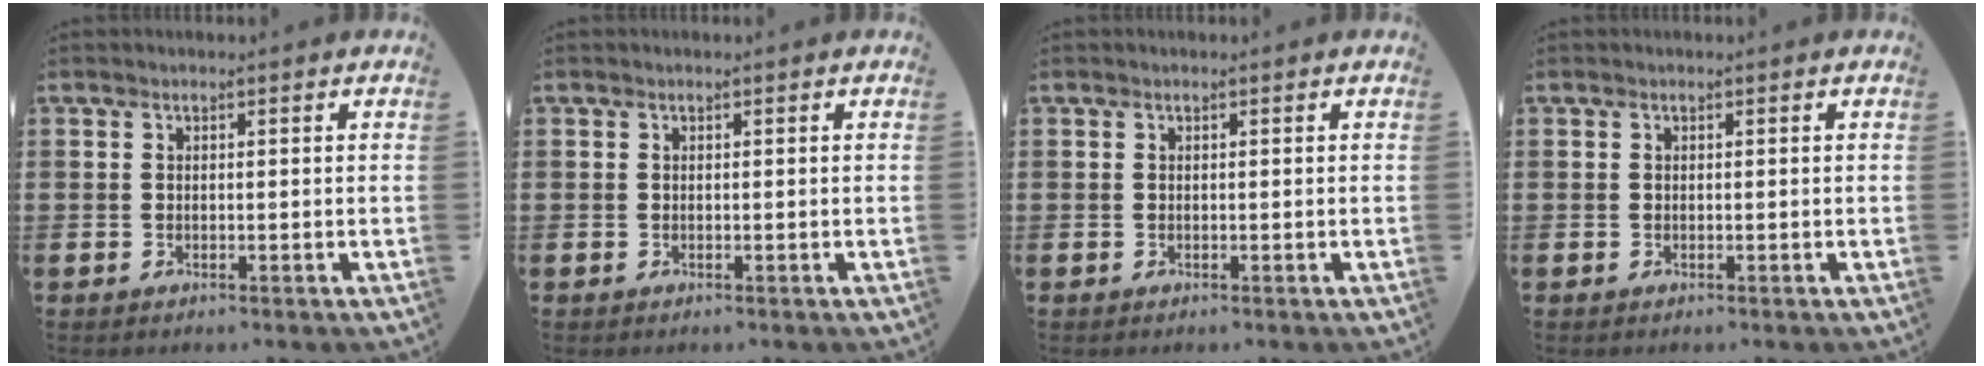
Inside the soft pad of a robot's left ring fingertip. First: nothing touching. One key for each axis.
{"total": 0.0}
{"total": 0.0}
{"total": 0.0}